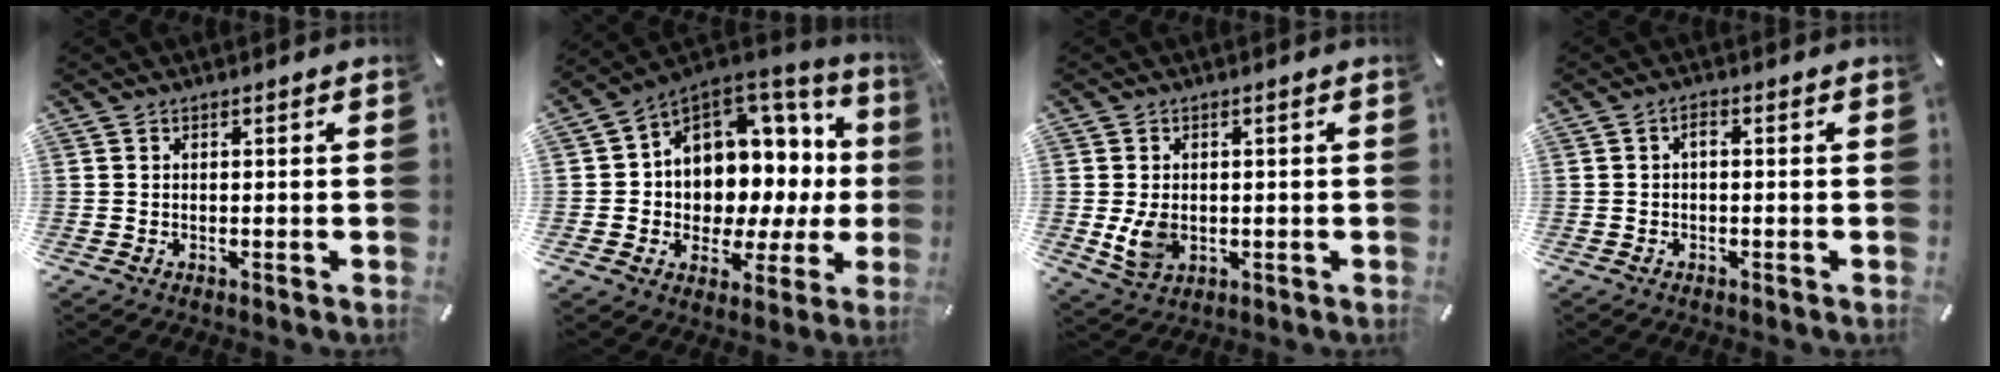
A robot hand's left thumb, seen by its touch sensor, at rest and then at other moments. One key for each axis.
{"total": 9.8, "fx": 3.0, "fy": 8.1, "fz": 4.6, "tx": -0.074, "ty": -0.063, "tz": 0.056}
{"total": 5.8, "fx": -0.4, "fy": 4.3, "fz": 3.8, "tx": -0.094, "ty": -0.009, "tz": -0.010}
{"total": 1.5, "fx": -0.4, "fy": 0.5, "fz": 1.4, "tx": -0.028, "ty": 0.004, "tz": -0.010}